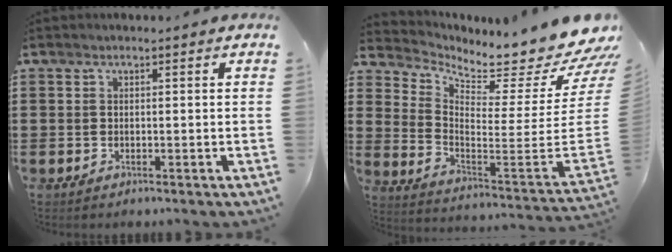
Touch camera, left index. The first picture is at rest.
{"total": 5.8, "force": [5.3, 0.7, 2.2], "torque": [-0.052, -0.075, 0.079]}